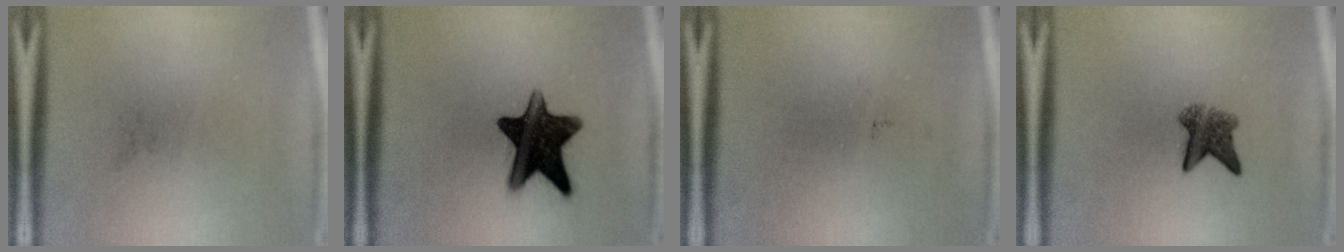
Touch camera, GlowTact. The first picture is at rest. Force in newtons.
{"total": 14.0}
{"total": 0.0}
{"total": 4.2}